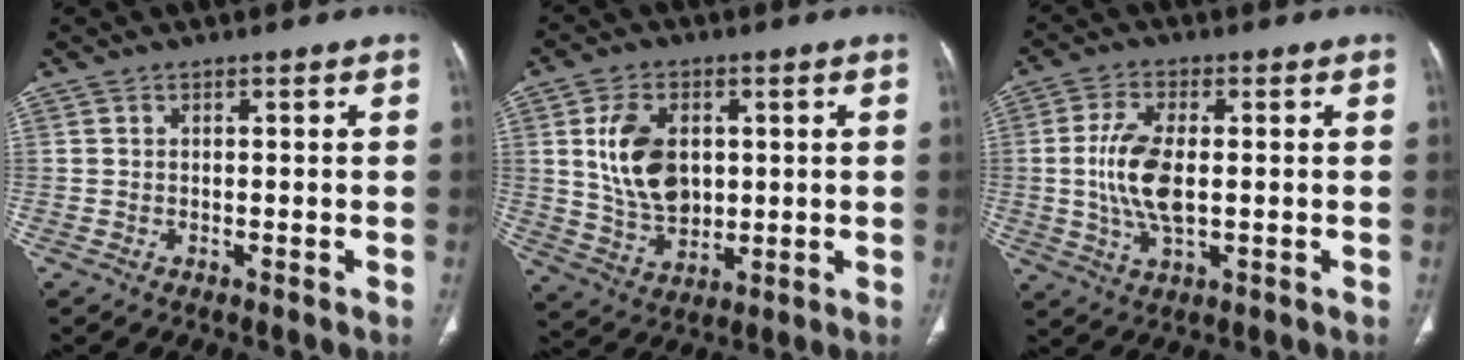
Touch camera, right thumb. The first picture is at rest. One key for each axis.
{"total": 12.2, "fx": 2.2, "fy": 8.2, "fz": 8.7, "tx": -0.138, "ty": -0.013, "tz": 0.051}
{"total": 9.9, "fx": -0.1, "fy": 4.6, "fz": 8.8, "tx": -0.188, "ty": -0.002, "tz": 0.001}